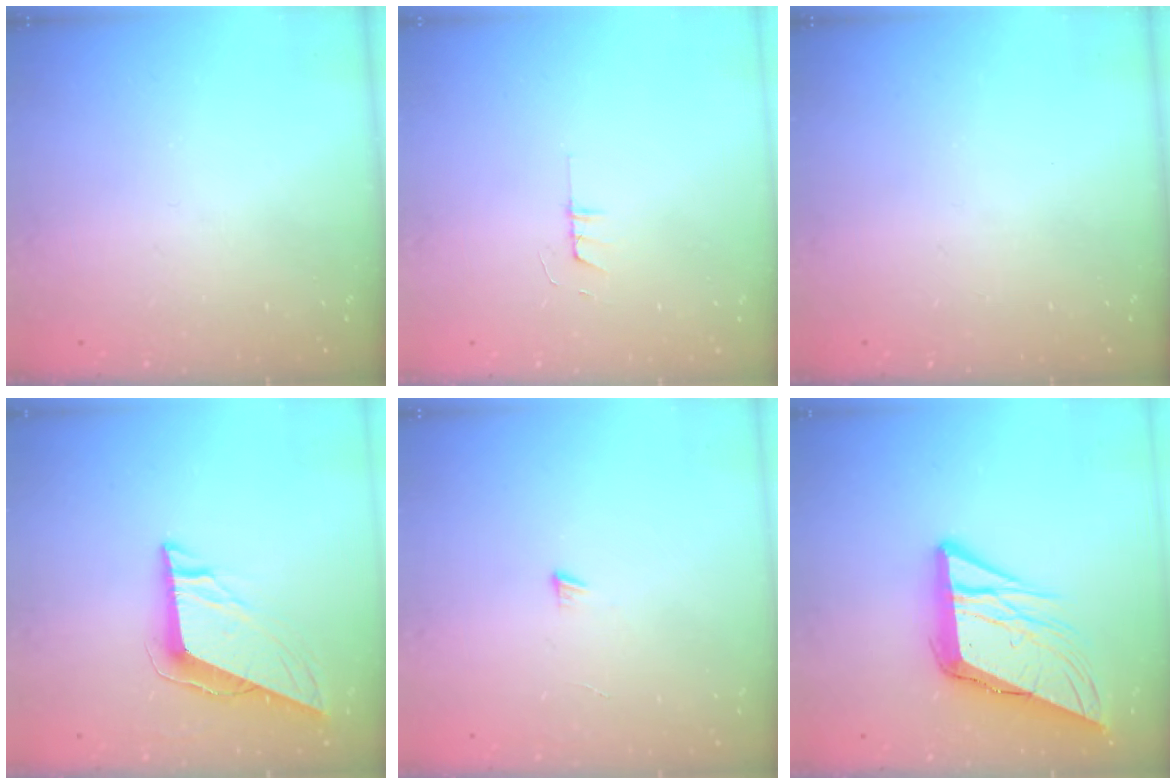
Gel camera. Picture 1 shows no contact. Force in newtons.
{"total": 4.0, "press": 4.0, "slide": 0.4}
{"total": 0.0}
{"total": 8.8, "press": 8.7, "slide": 1.4}
{"total": 3.0, "press": 3.0, "slide": 0.3}
{"total": 12.9, "press": 12.7, "slide": 2.0}